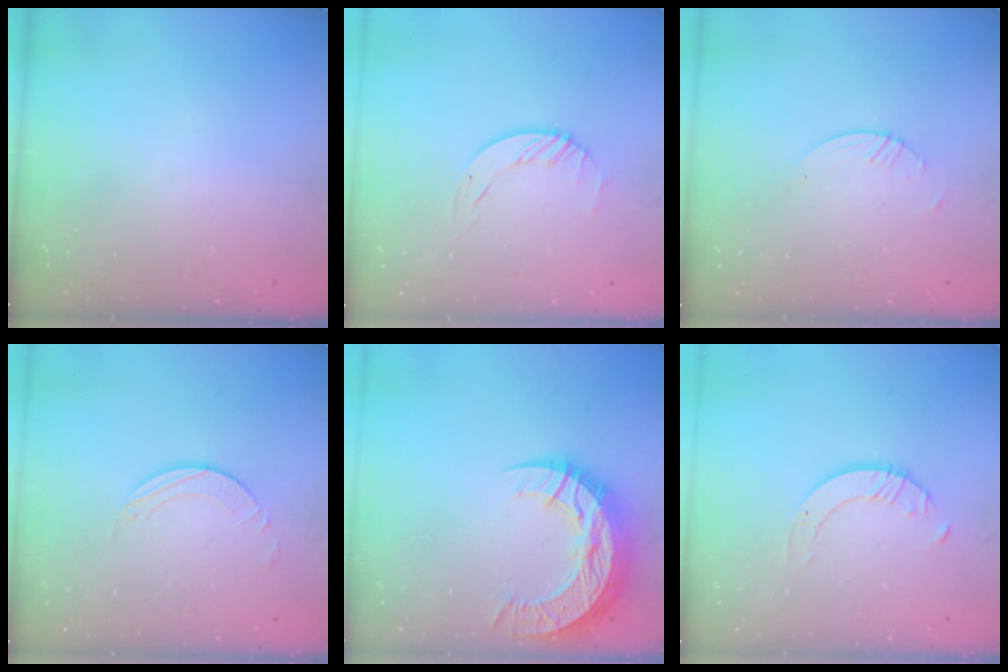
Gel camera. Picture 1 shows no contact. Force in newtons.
{"total": 2.3, "press": 2.3, "slide": 0.3}
{"total": 0.8, "press": 0.8, "slide": 0.2}
{"total": 1.7, "press": 1.7, "slide": 0.2}
{"total": 15.4, "press": 15.3, "slide": 1.1}
{"total": 2.1, "press": 2.1, "slide": 0.2}